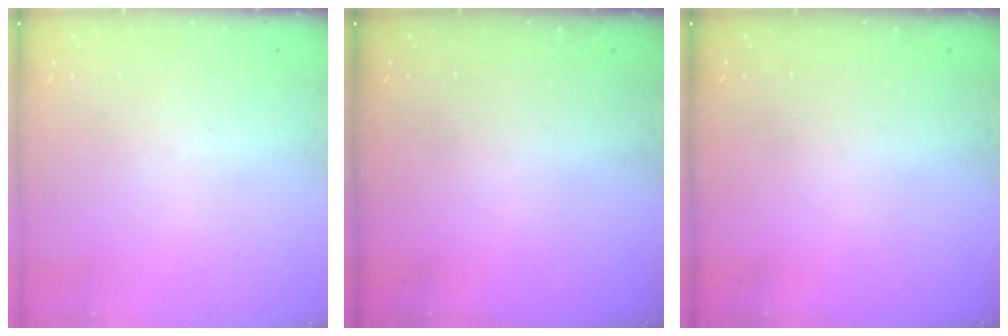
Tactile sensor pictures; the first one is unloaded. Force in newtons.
{"total": 0.0}
{"total": 0.0}